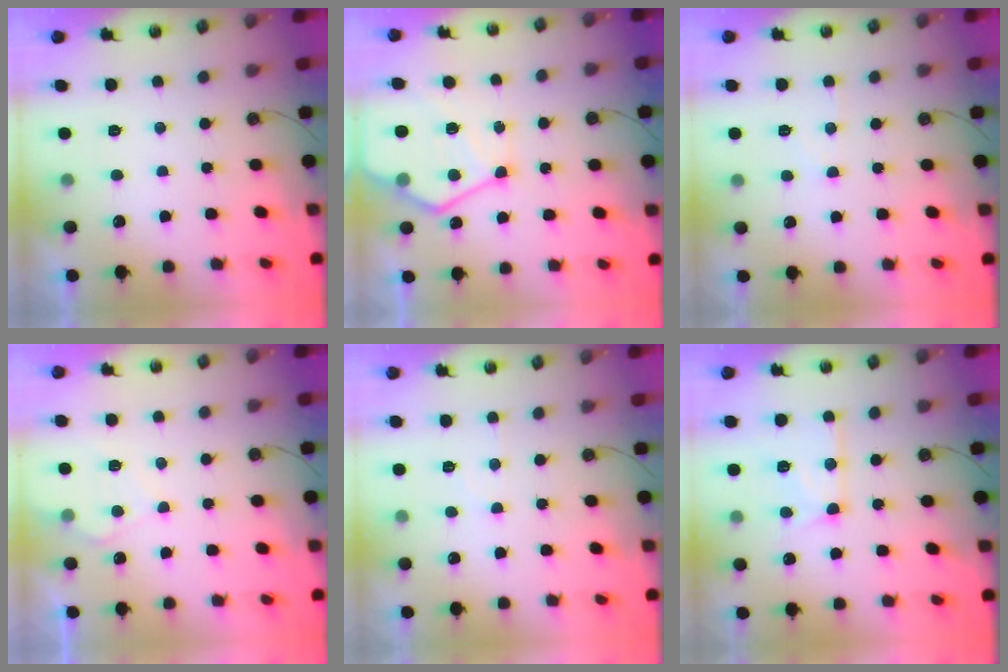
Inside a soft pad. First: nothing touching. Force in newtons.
{"total": 15.2, "press": 15.2, "slide": 1.3}
{"total": 4.6, "press": 4.5, "slide": 0.7}
{"total": 6.9, "press": 6.9, "slide": 0.7}
{"total": 4.1, "press": 4.0, "slide": 0.6}
{"total": 11.8, "press": 11.8, "slide": 1.1}